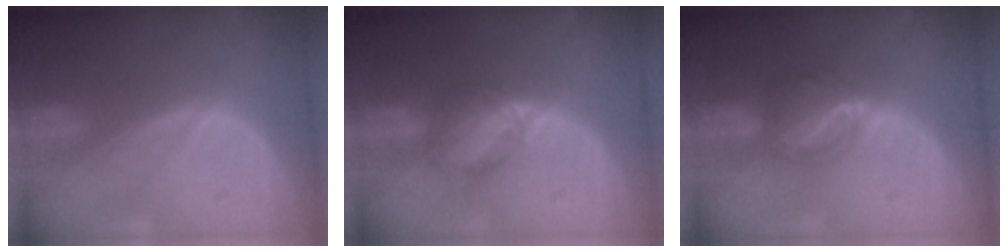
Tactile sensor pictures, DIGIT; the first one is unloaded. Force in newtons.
{"total": 6.3, "press": 5.4, "slide": 3.2}
{"total": 6.1, "press": 5.6, "slide": 2.4}